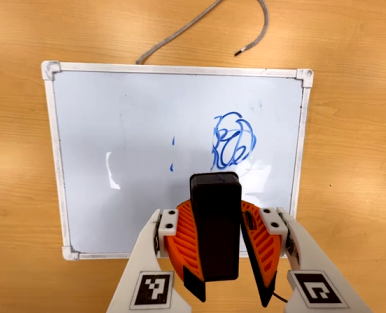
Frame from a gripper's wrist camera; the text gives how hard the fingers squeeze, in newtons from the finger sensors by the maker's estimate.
{"total": 10.2, "left": 10.2, "right": 10.2}